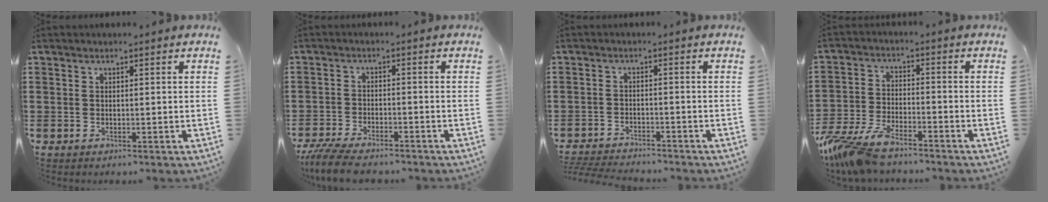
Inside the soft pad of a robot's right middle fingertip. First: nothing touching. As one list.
[{"total": 5.1, "force": [-4.6, 0.9, 1.9], "torque": [-0.058, -0.009, -0.097]}, {"total": 3.3, "force": [-3.3, 0.2, 0.3], "torque": [-0.014, -0.002, -0.073]}, {"total": 8.1, "force": [-6.8, 1.8, 3.9], "torque": [-0.108, -0.003, -0.139]}]